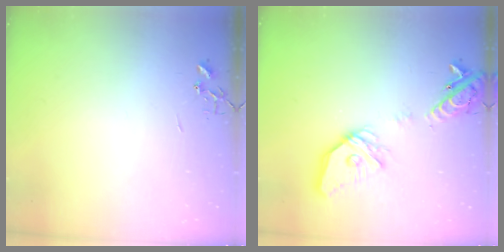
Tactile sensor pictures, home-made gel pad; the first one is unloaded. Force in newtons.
{"total": 18.6, "press": 18.3, "slide": 3.1}